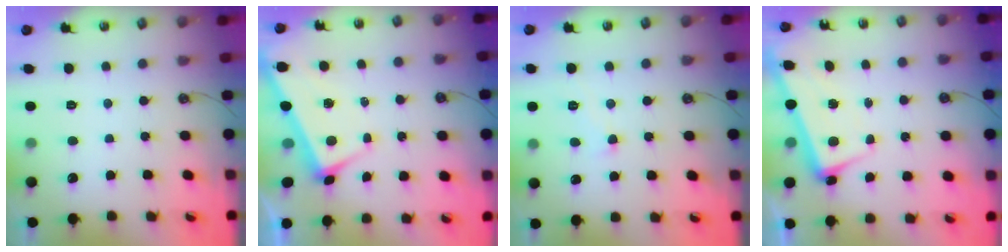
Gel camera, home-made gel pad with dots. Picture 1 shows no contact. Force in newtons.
{"total": 3.9, "press": 3.9, "slide": 0.1}
{"total": 3.6, "press": 3.6, "slide": 0.1}
{"total": 2.3, "press": 2.1, "slide": 0.9}